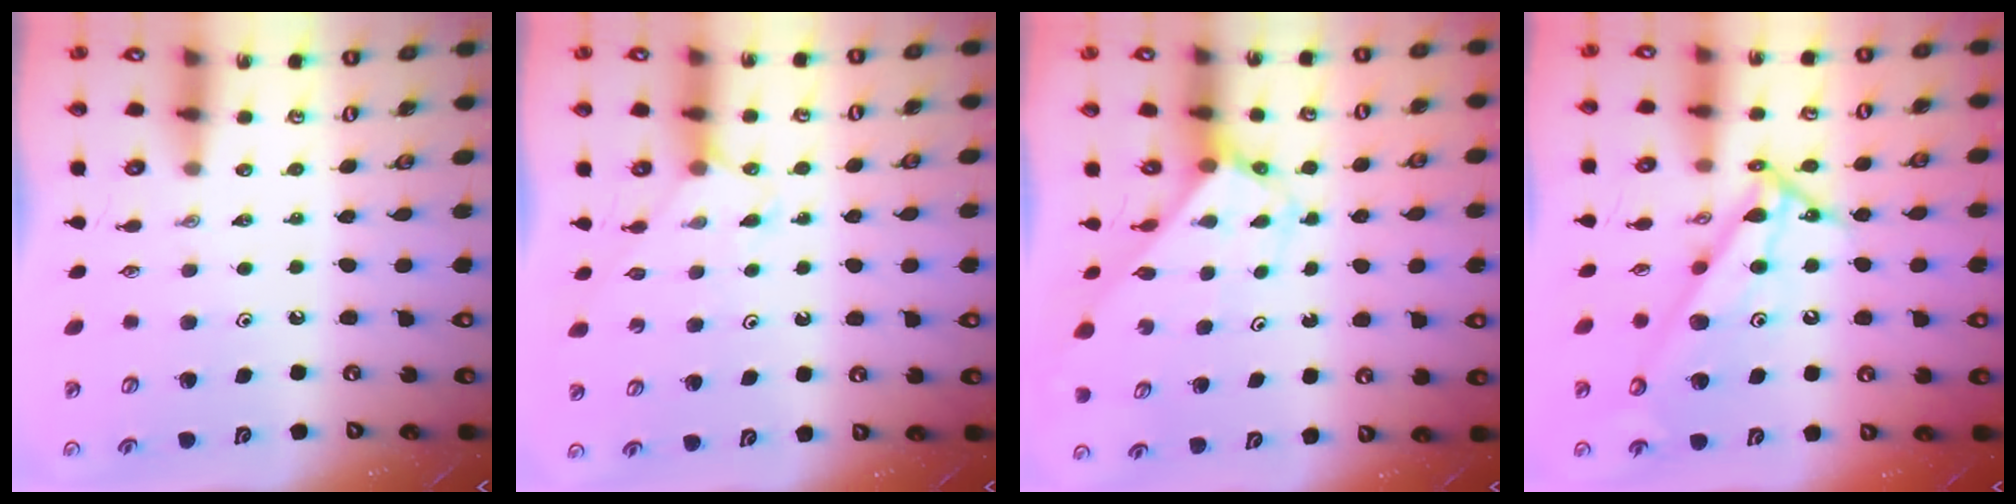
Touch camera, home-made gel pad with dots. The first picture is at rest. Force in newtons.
{"total": 5.3, "press": 5.2, "slide": 0.5}
{"total": 2.9, "press": 2.9, "slide": 0.1}
{"total": 10.7, "press": 10.7, "slide": 0.5}